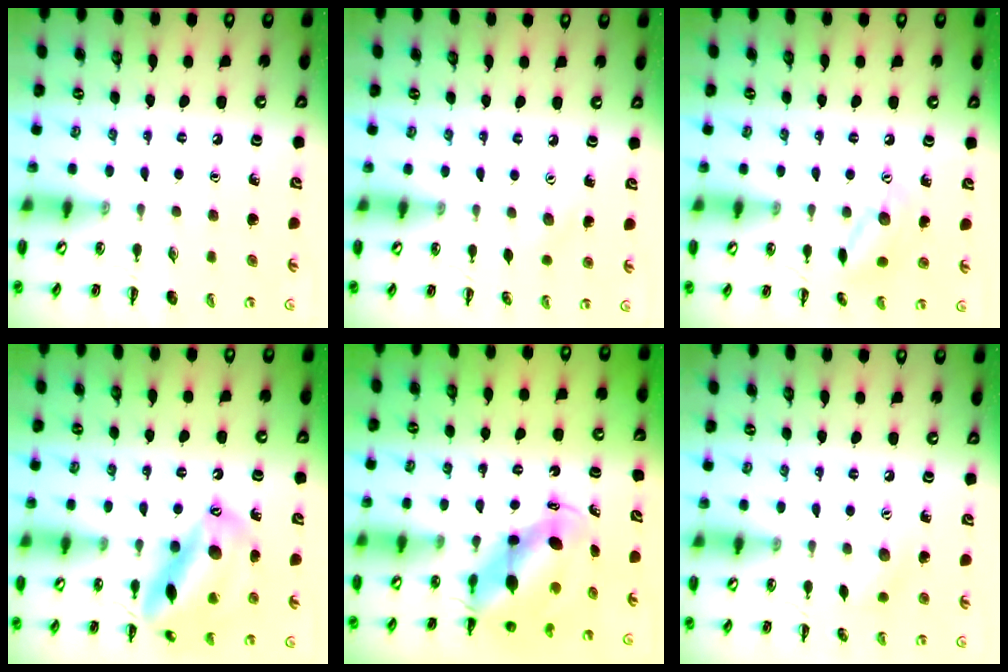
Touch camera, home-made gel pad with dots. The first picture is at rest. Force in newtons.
{"total": 4.2, "press": 4.1, "slide": 0.9}
{"total": 9.5, "press": 9.4, "slide": 0.9}
{"total": 17.3, "press": 17.1, "slide": 2.6}
{"total": 5.8, "press": 5.7, "slide": 1.2}
{"total": 7.9, "press": 7.8, "slide": 1.4}